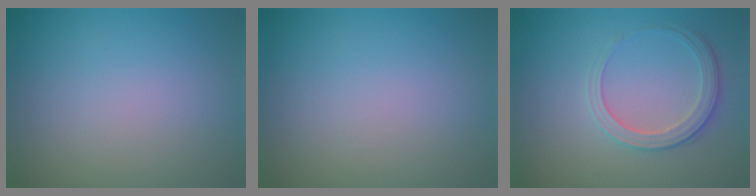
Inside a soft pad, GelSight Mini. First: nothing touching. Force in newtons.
{"total": 0.0}
{"total": 2.8, "press": 2.7, "slide": 0.8}